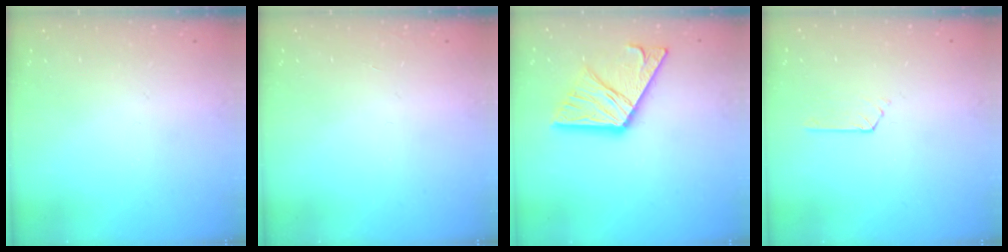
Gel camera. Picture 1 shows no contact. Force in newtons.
{"total": 0.0}
{"total": 17.5, "press": 17.4, "slide": 1.7}
{"total": 2.1, "press": 2.0, "slide": 0.3}